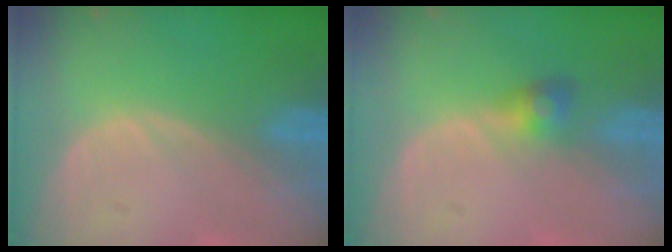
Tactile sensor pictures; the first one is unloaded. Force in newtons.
{"total": 2.5, "press": 2.5, "slide": 0.2}